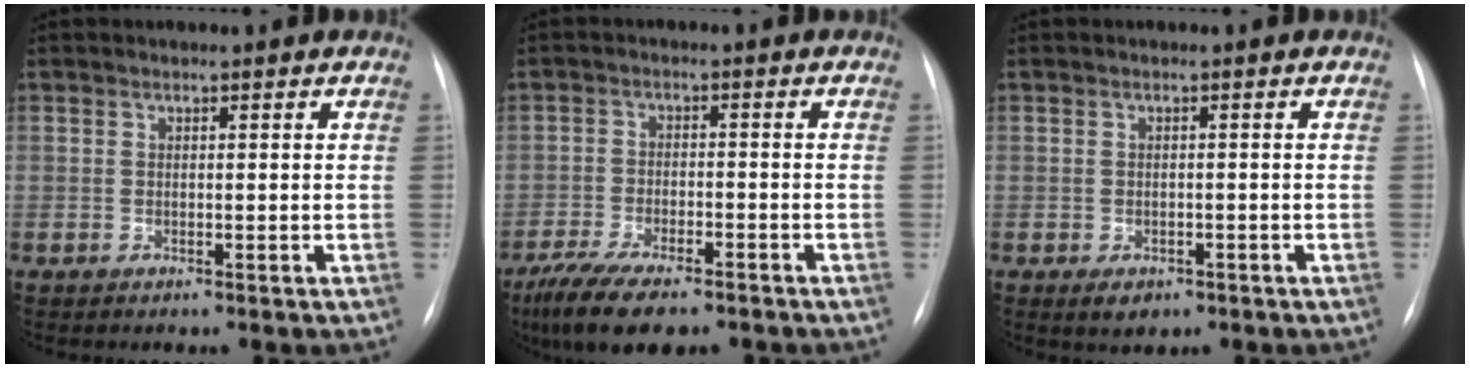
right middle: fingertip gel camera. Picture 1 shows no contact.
{"total": 11.2, "force": [-8.3, 3.4, 6.7], "torque": [-0.113, -0.020, -0.132]}
{"total": 2.8, "force": [-1.5, 1.9, 1.5], "torque": [-0.017, 0.000, -0.010]}